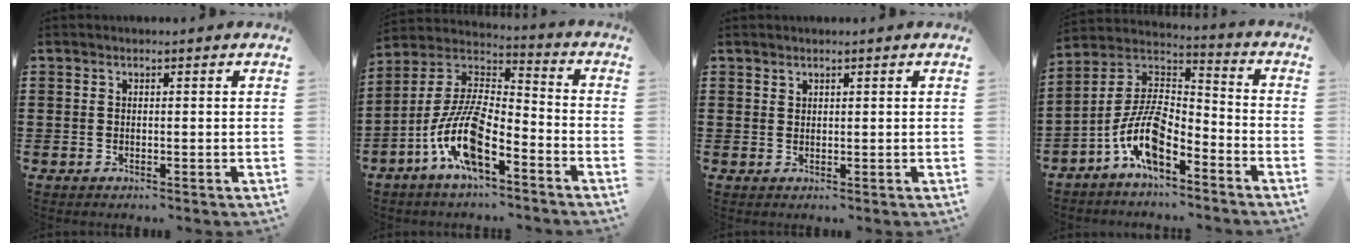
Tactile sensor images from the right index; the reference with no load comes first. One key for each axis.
{"total": 11.9, "fx": -6.5, "fy": 3.7, "fz": 9.2, "tx": -0.220, "ty": -0.012, "tz": -0.130}
{"total": 0.9, "fx": 0.8, "fy": 0.4, "fz": 0.0, "tx": -0.003, "ty": 0.001, "tz": 0.016}
{"total": 9.8, "fx": -5.7, "fy": 3.6, "fz": 7.1, "tx": -0.177, "ty": -0.013, "tz": -0.119}